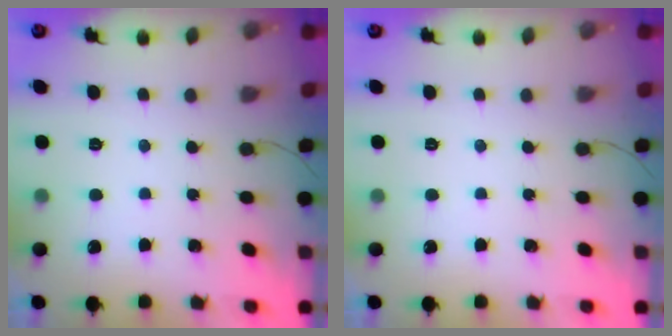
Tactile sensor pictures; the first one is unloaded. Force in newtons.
{"total": 0.0}